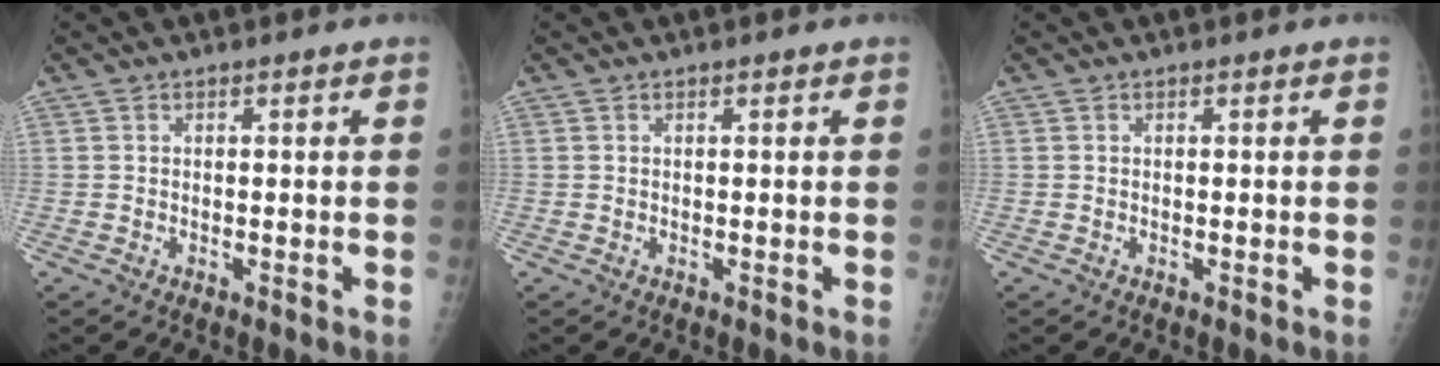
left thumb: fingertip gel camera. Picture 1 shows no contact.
{"total": 0.0}
{"total": 0.0}